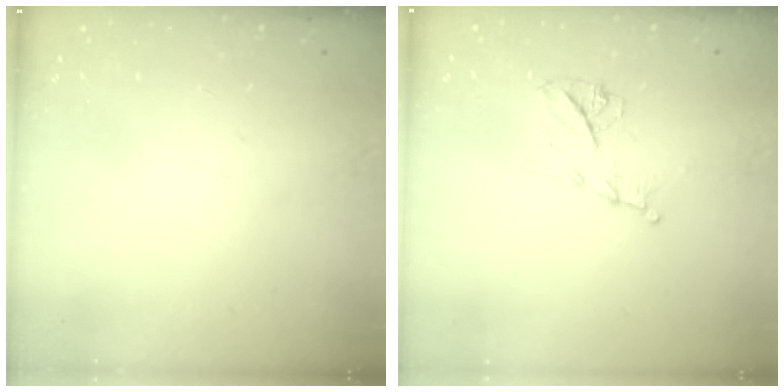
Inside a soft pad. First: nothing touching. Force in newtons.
{"total": 10.3, "press": 10.3, "slide": 0.5}